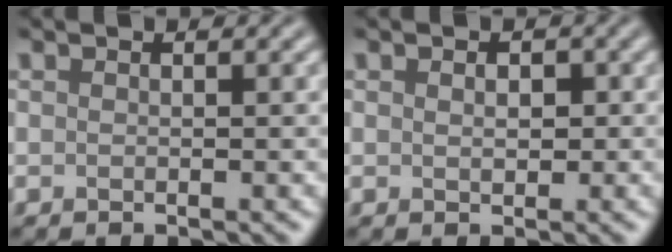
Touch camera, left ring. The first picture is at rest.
{"total": 1.1, "force": [0.2, 0.8, 0.7], "torque": [-0.009, -0.002, 0.004]}